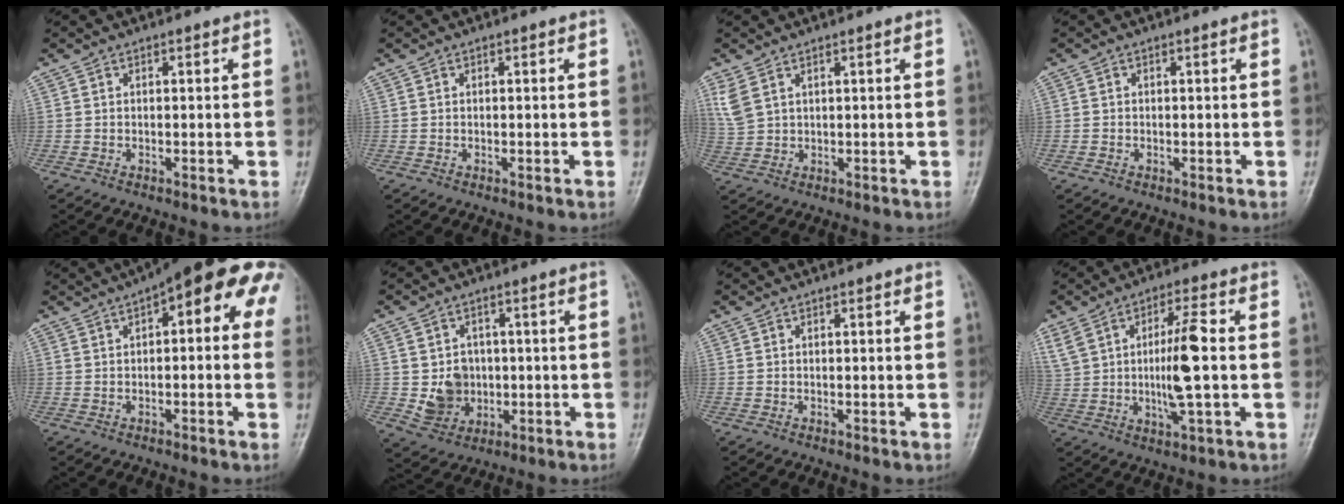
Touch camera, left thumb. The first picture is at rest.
{"total": 0.0}
{"total": 3.5, "force": [2.1, 1.7, 2.2], "torque": [-0.054, 0.003, 0.054]}
{"total": 0.5, "force": [-0.2, 0.4, 0.2], "torque": [-0.001, 0.001, -0.004]}
{"total": 15.6, "force": [5.2, 6.3, 13.3], "torque": [-0.145, 0.024, 0.047]}
{"total": 7.2, "force": [-0.3, 6.4, 3.2], "torque": [-0.022, 0.003, 0.005]}
{"total": 0.0}
{"total": 12.2, "force": [1.1, 3.2, 11.7], "torque": [-0.236, 0.006, 0.024]}